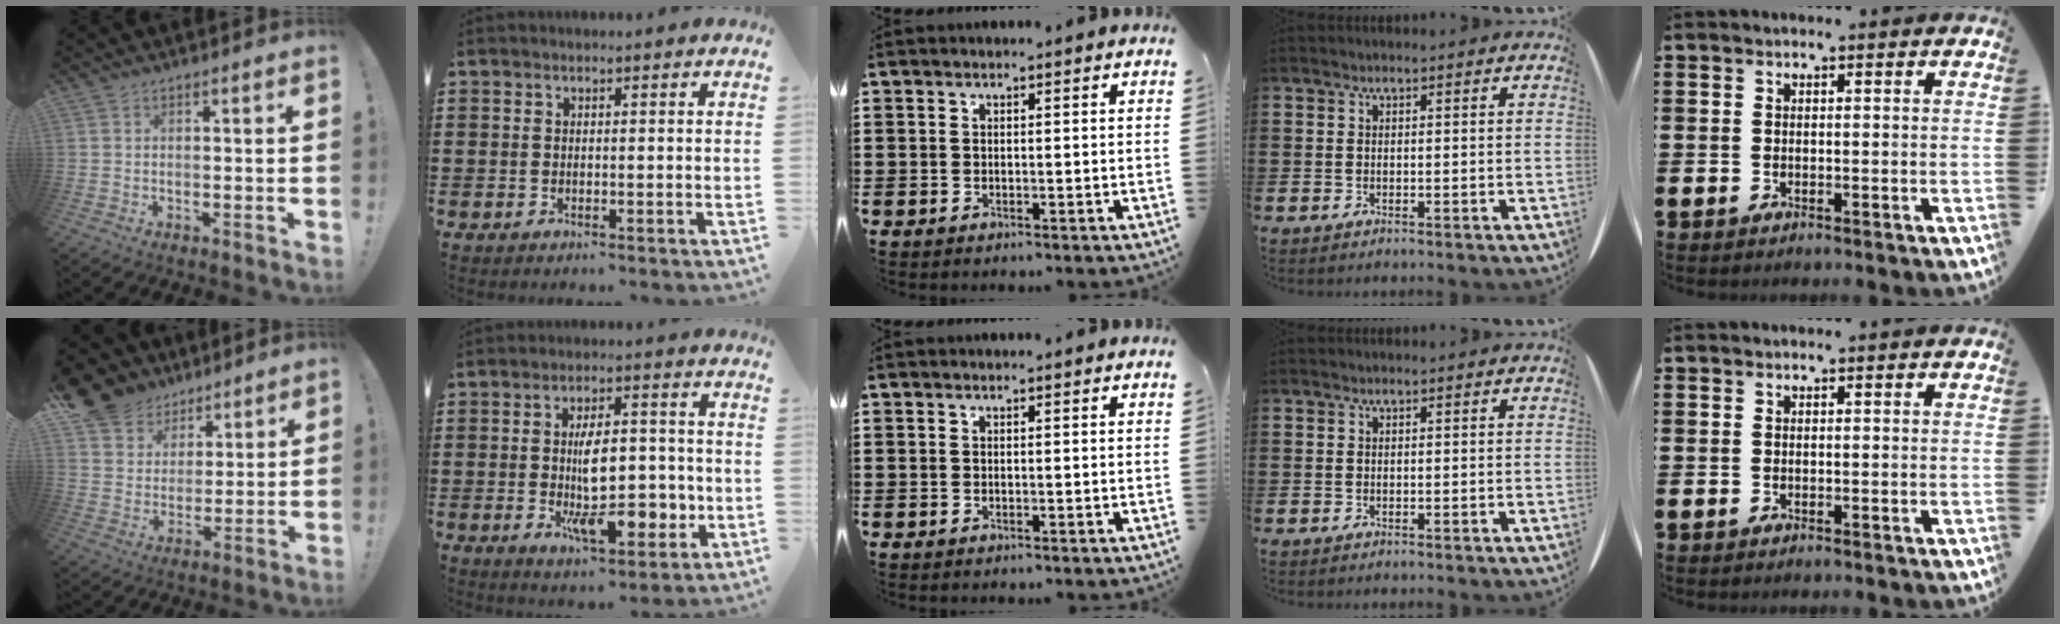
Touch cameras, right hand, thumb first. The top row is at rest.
{"thumb": {"total": 10.9, "force": [7.5, 7.7, 1.7], "torque": [-0.034, -0.055, 0.152]}, "index": {"total": 11.0, "force": [-1.9, 5.0, 9.6], "torque": [-0.151, -0.010, -0.035]}}